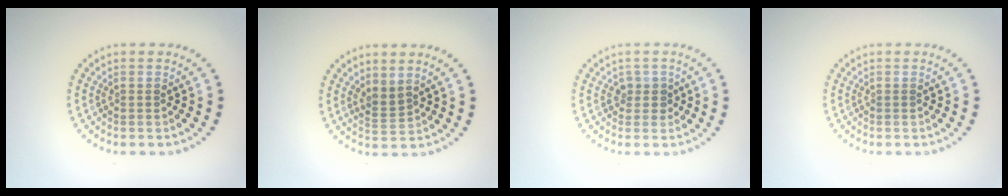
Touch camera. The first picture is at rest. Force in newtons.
{"total": 1.7, "press": 1.2, "slide": 1.2}
{"total": 1.5, "press": 1.3, "slide": 0.7}
{"total": 0.0}